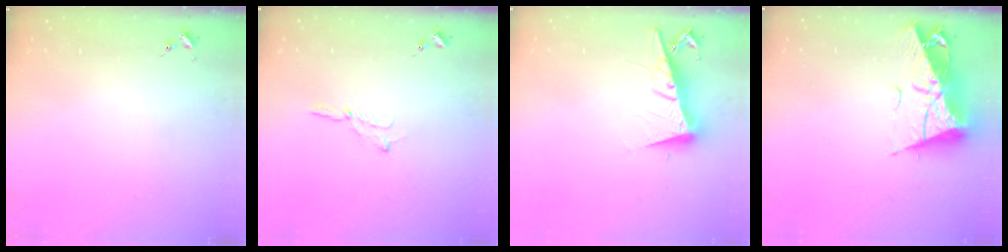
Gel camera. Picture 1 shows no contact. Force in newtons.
{"total": 2.1, "press": 2.1, "slide": 0.2}
{"total": 9.5, "press": 9.5, "slide": 1.2}
{"total": 14.4, "press": 14.3, "slide": 1.4}